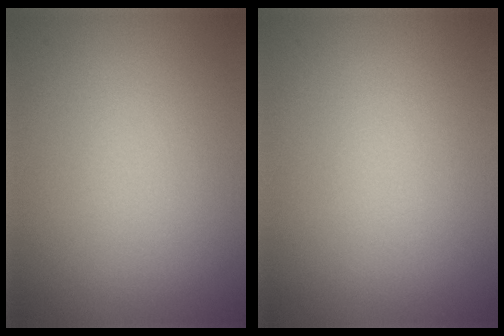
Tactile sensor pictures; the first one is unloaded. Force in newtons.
{"total": 0.0}